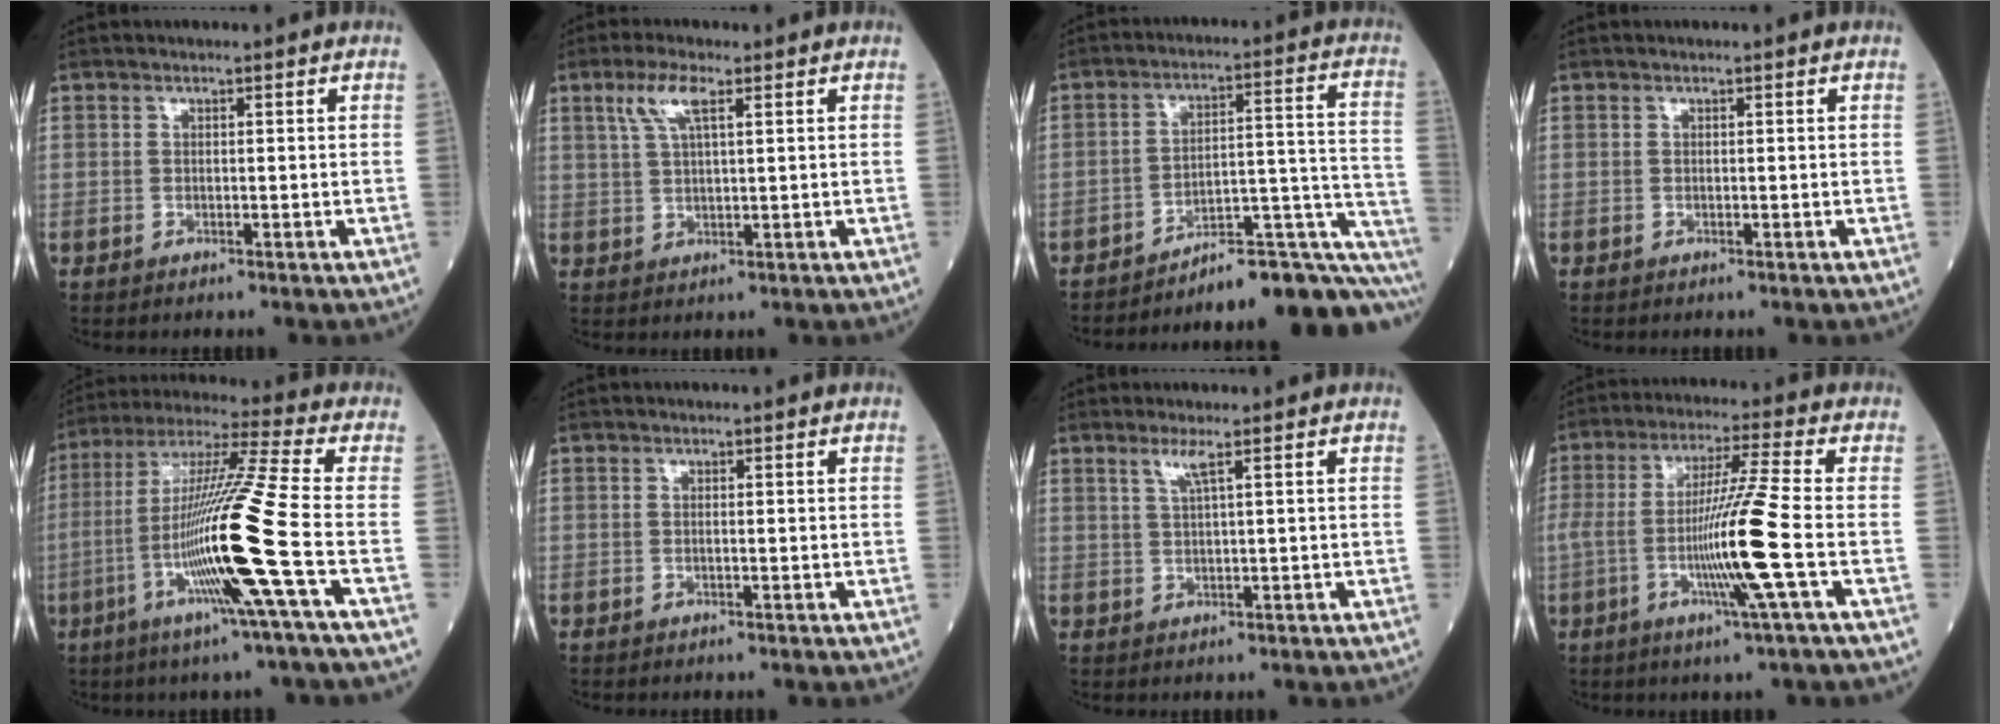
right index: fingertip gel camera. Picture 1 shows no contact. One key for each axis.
{"total": 4.8, "fx": 2.5, "fy": 0.9, "fz": 3.9, "tx": -0.090, "ty": 0.012, "tz": 0.057}
{"total": 17.7, "fx": -16.1, "fy": 0.8, "fz": 7.3, "tx": -0.033, "ty": 0.050, "tz": -0.218}
{"total": 0.0}
{"total": 17.3, "fx": -4.9, "fy": -2.5, "fz": 16.4, "tx": -0.319, "ty": -0.015, "tz": -0.100}
{"total": 0.0}
{"total": 2.1, "fx": 1.2, "fy": -0.4, "fz": 1.7, "tx": -0.042, "ty": 0.000, "tz": 0.030}
{"total": 11.3, "fx": -2.8, "fy": -2.3, "fz": 10.7, "tx": -0.211, "ty": -0.010, "tz": -0.053}